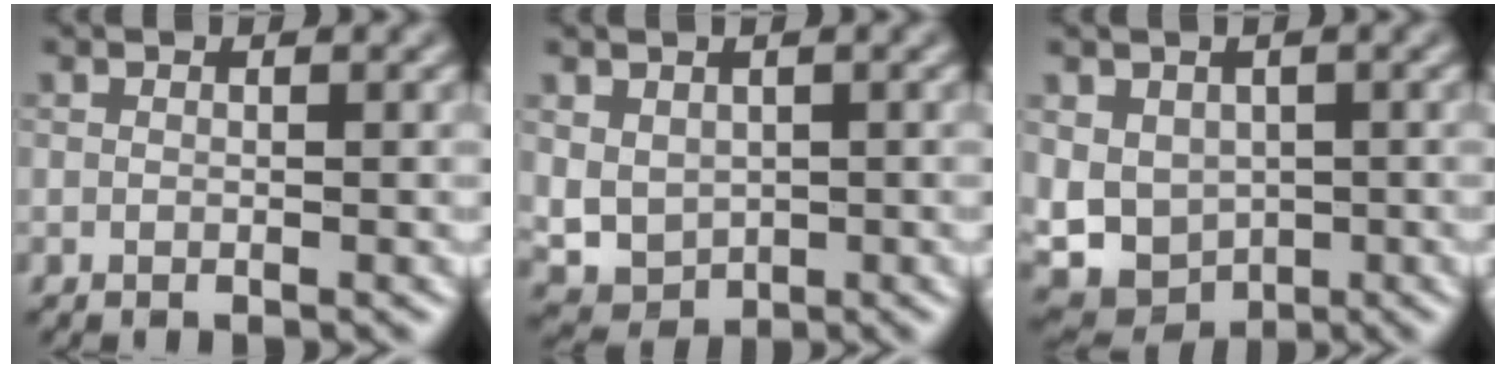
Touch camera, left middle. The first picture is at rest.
{"total": 3.3, "force": [0.5, 2.7, 1.8], "torque": [-0.042, -0.009, 0.021]}
{"total": 6.7, "force": [0.2, 5.5, 3.9], "torque": [-0.071, 0.001, 0.004]}